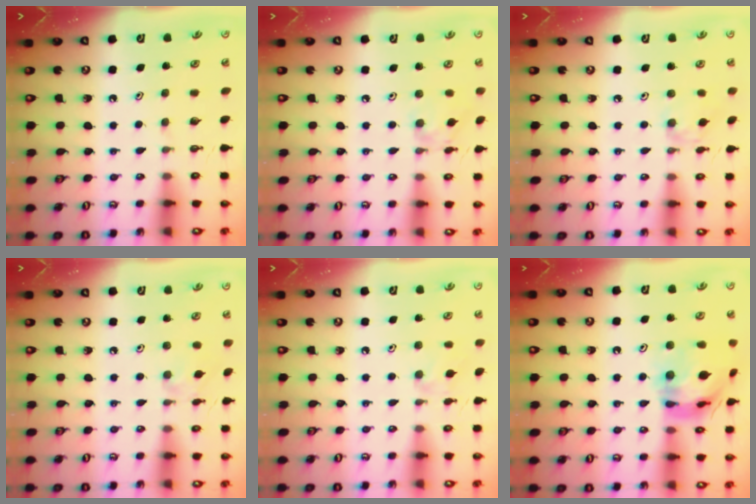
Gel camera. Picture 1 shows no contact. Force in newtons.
{"total": 3.9, "press": 3.9, "slide": 0.4}
{"total": 4.8, "press": 4.8, "slide": 0.7}
{"total": 1.9, "press": 1.9, "slide": 0.5}
{"total": 8.0, "press": 7.9, "slide": 0.9}
{"total": 16.3, "press": 16.2, "slide": 1.8}